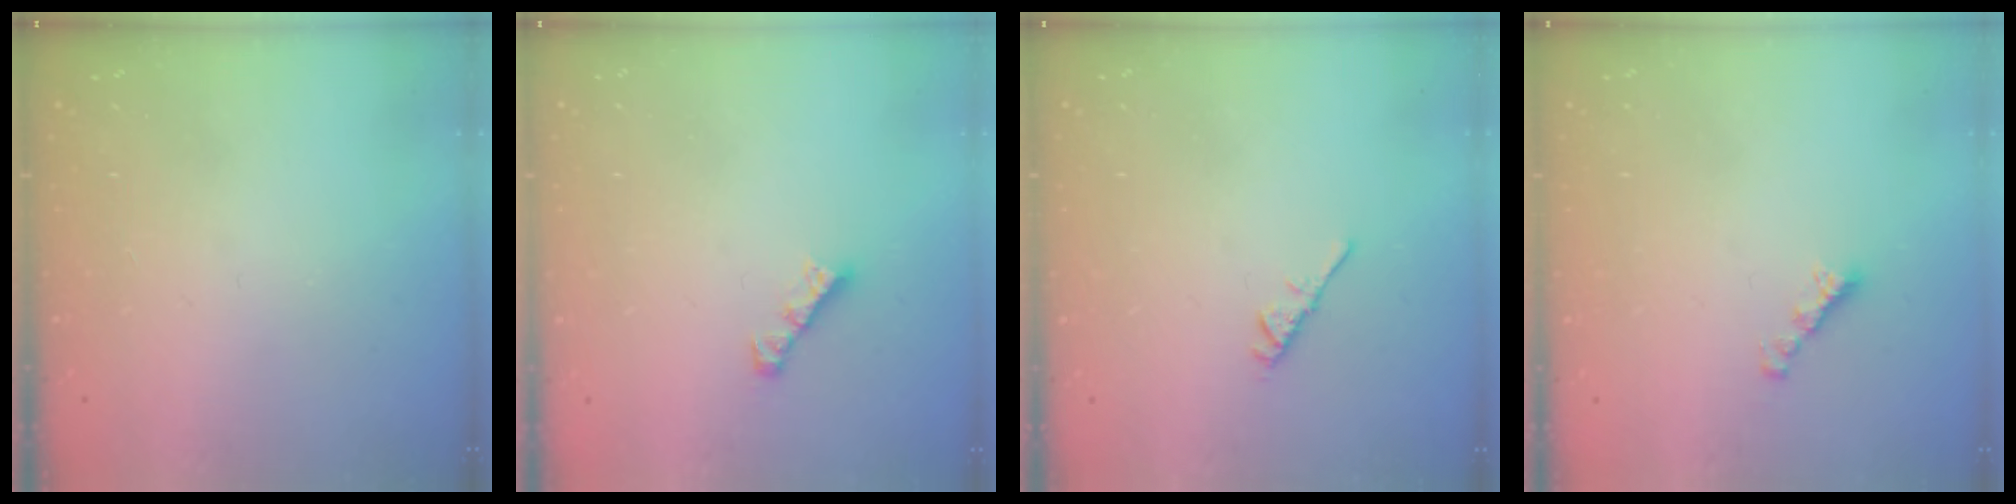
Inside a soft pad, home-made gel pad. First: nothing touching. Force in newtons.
{"total": 3.0, "press": 3.0, "slide": 0.3}
{"total": 3.1, "press": 3.0, "slide": 0.7}
{"total": 2.2, "press": 2.1, "slide": 0.5}